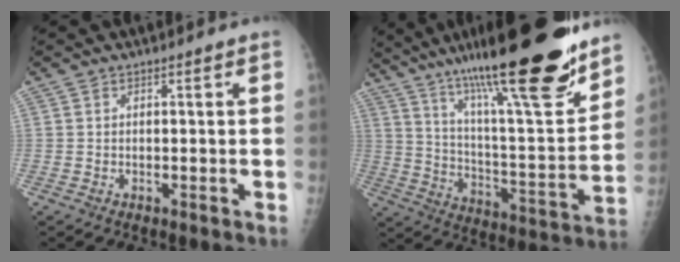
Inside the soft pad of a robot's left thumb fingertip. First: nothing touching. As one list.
[{"total": 28.9, "force": [20.4, 5.0, 19.8], "torque": [-0.294, -0.071, 0.333]}]